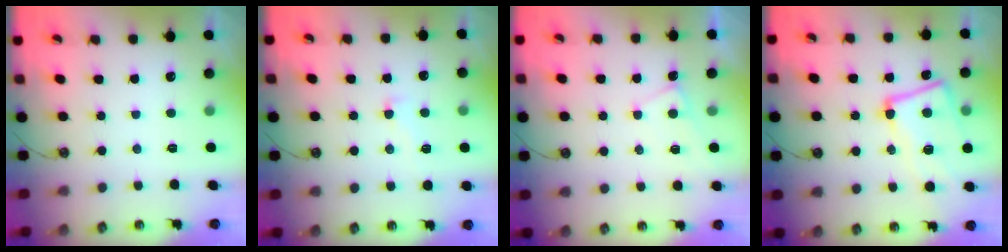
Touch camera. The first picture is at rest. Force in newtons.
{"total": 1.8, "press": 1.4, "slide": 1.1}
{"total": 0.6, "press": 0.6, "slide": 0.1}
{"total": 7.9, "press": 7.7, "slide": 2.0}